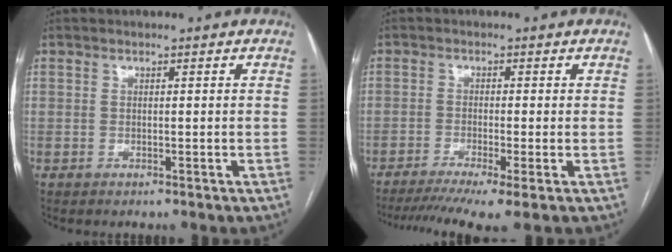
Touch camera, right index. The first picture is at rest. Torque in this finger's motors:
{"motor_torque": [1.16, -0.62, 0.25, 0.07]}